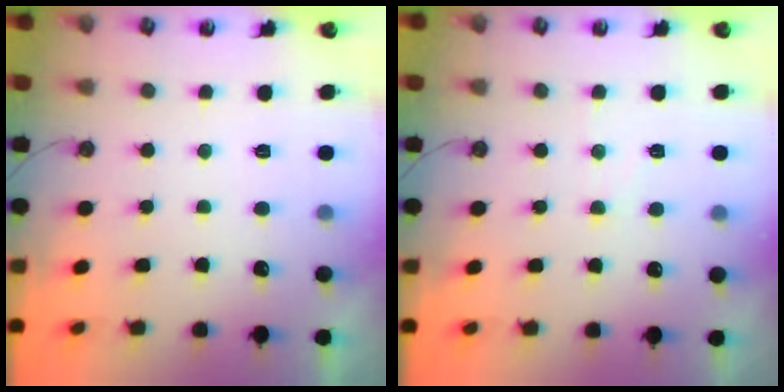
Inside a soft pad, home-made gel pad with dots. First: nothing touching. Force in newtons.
{"total": 3.6, "press": 3.6, "slide": 0.4}